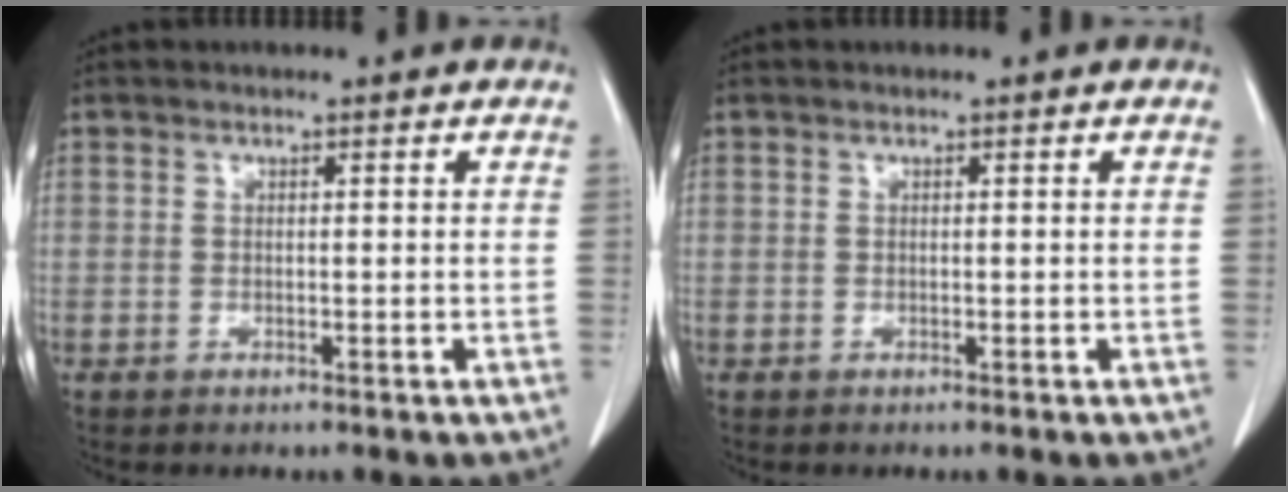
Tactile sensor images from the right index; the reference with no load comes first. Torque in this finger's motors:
{"motor_torque": [0.00, 0.00, 0.00, 0.00]}